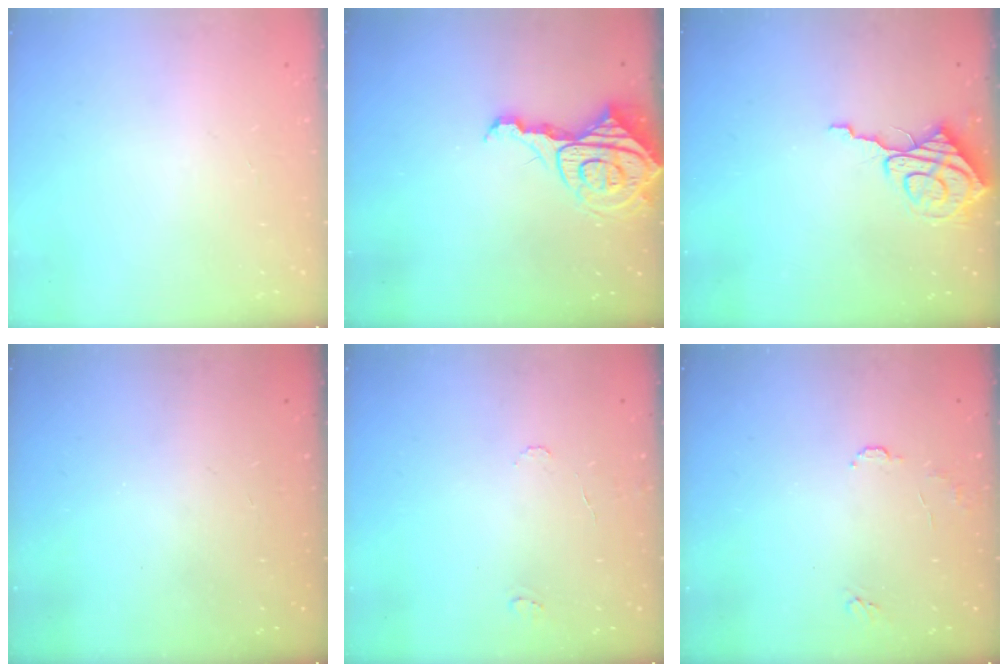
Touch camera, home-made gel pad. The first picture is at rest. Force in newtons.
{"total": 10.1, "press": 10.0, "slide": 0.9}
{"total": 8.9, "press": 8.9, "slide": 1.0}
{"total": 0.0}
{"total": 4.4, "press": 4.4, "slide": 0.5}
{"total": 6.0, "press": 5.9, "slide": 0.7}